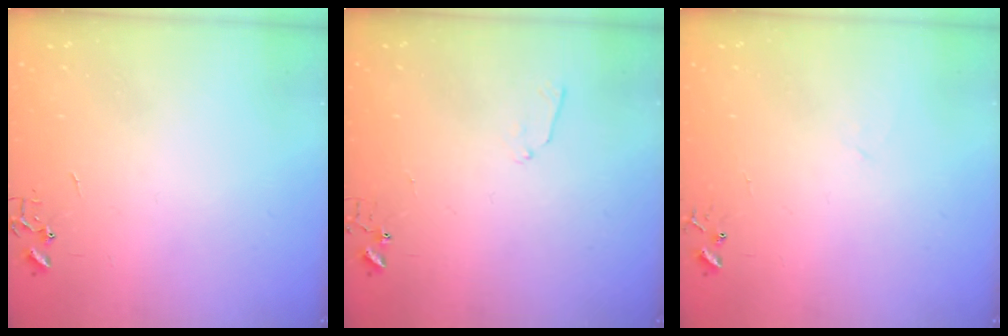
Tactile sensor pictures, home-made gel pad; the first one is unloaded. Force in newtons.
{"total": 5.0, "press": 5.0, "slide": 0.7}
{"total": 4.6, "press": 4.5, "slide": 0.6}